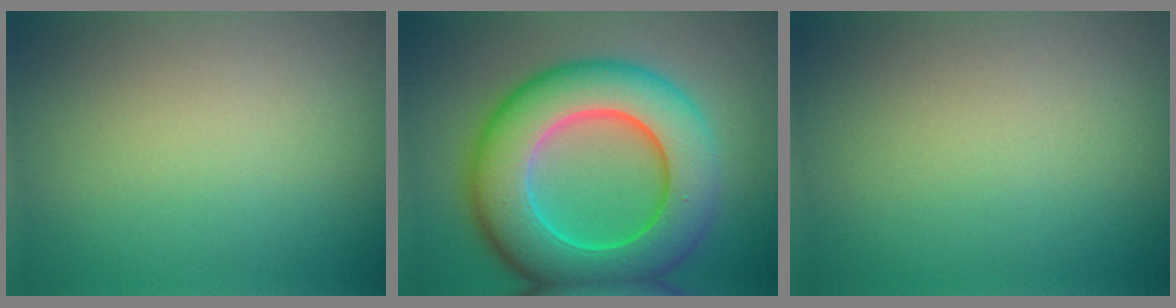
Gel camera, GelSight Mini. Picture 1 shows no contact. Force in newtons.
{"total": 12.0, "press": 12.0, "slide": 0.2}
{"total": 0.0}